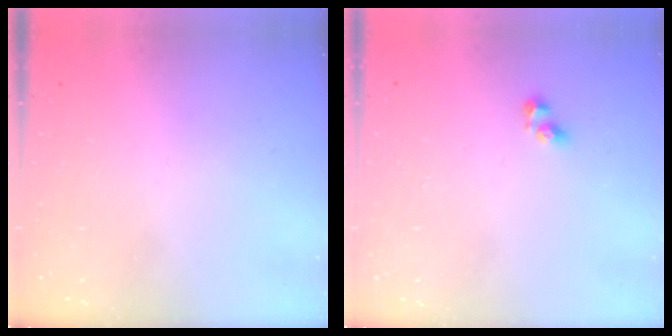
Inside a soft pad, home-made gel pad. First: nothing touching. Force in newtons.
{"total": 3.5, "press": 3.4, "slide": 0.9}